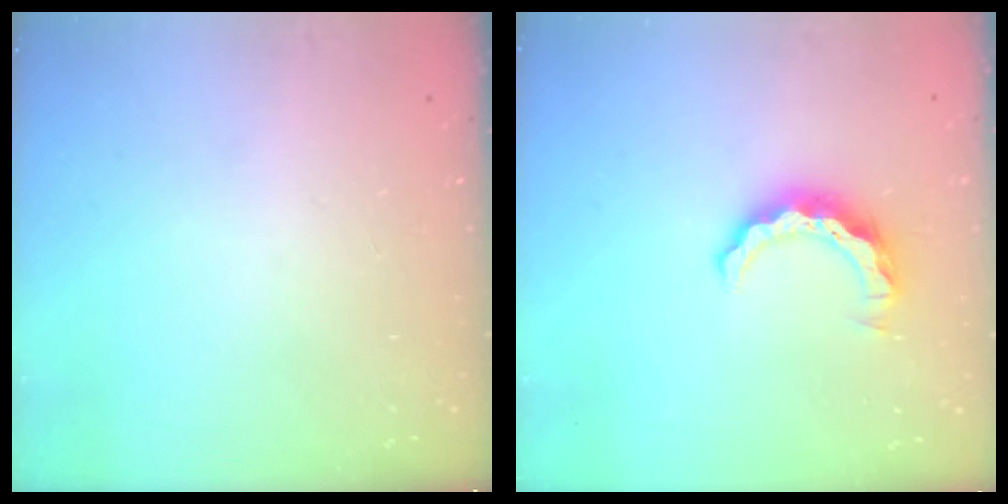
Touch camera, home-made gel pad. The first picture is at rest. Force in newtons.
{"total": 8.4, "press": 8.3, "slide": 1.0}